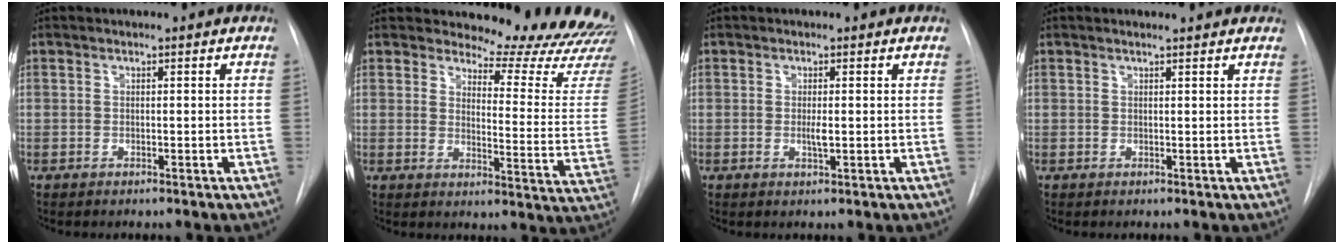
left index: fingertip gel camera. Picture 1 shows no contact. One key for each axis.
{"total": 18.0, "fx": 17.4, "fy": 2.0, "fz": 3.9, "tx": -0.034, "ty": -0.138, "tz": 0.182}
{"total": 1.5, "fx": 0.0, "fy": 0.3, "fz": 1.4, "tx": -0.030, "ty": -0.003, "tz": 0.000}
{"total": 3.1, "fx": 2.9, "fy": 0.4, "fz": 0.9, "tx": -0.018, "ty": 0.013, "tz": 0.028}